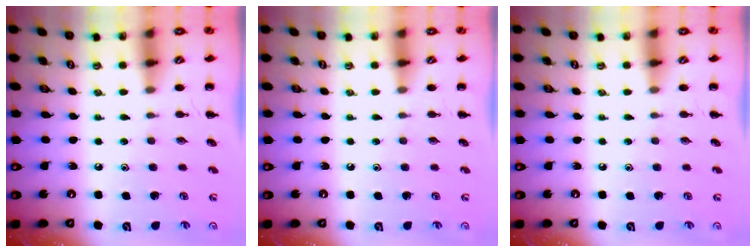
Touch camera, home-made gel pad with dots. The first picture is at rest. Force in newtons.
{"total": 0.0}
{"total": 0.0}